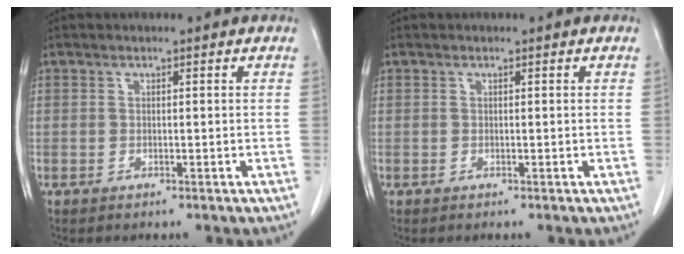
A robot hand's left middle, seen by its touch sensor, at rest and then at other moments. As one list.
[{"total": 0.0}]